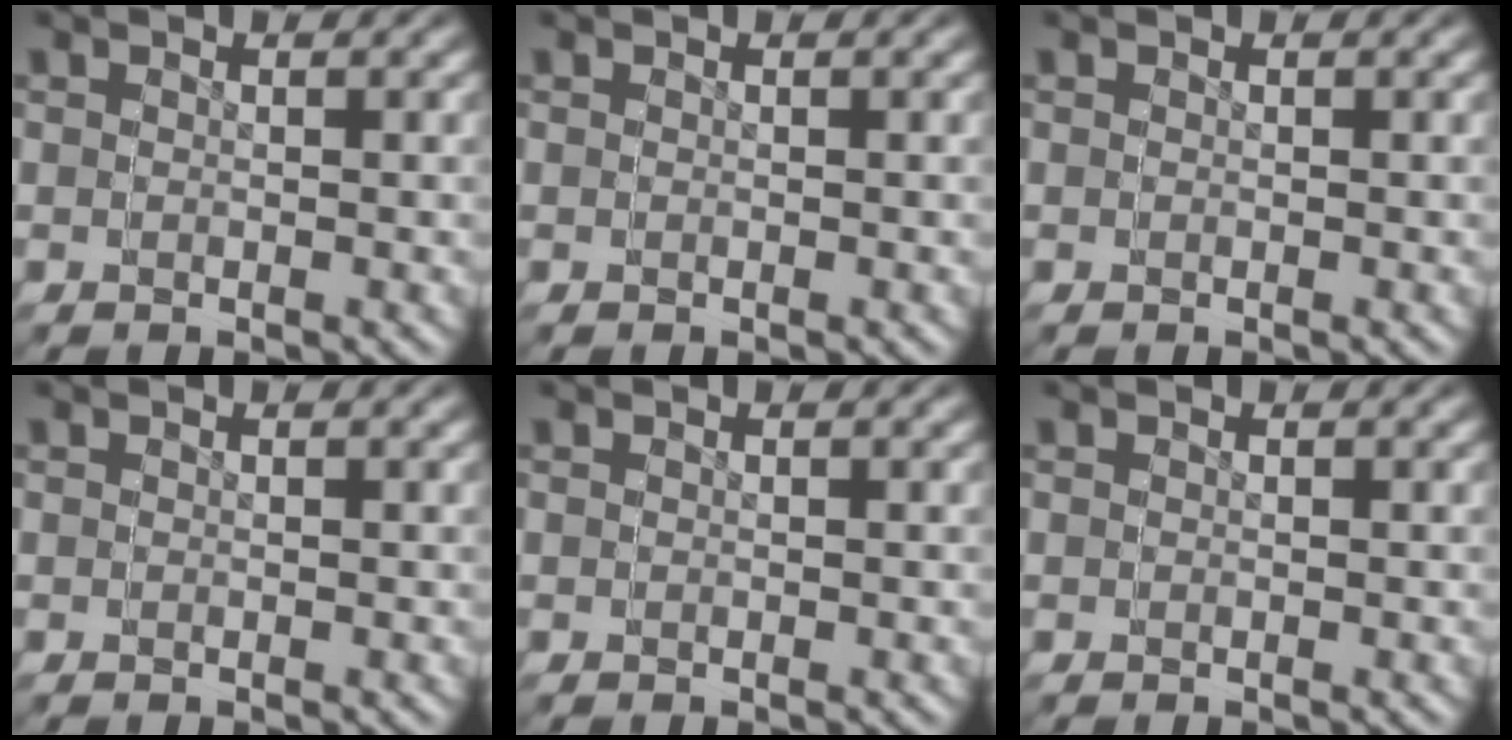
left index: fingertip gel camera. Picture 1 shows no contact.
{"total": 0.0}
{"total": 0.0}
{"total": 0.0}
{"total": 0.0}
{"total": 0.0}